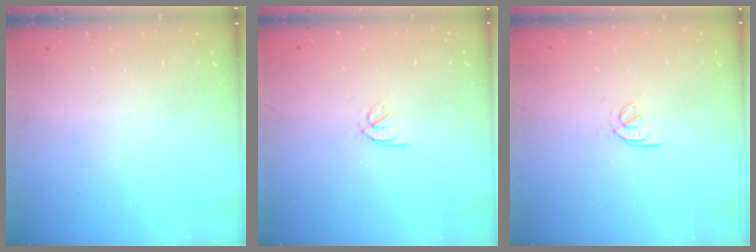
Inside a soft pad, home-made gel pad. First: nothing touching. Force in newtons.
{"total": 2.3, "press": 2.2, "slide": 0.5}
{"total": 2.5, "press": 2.4, "slide": 0.5}